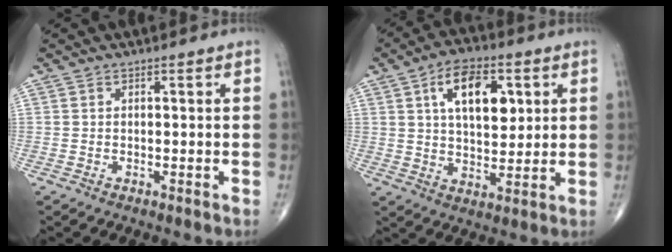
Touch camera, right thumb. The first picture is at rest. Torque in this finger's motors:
{"motor_torque": [0.36, 2.64, 1.39, 0.37, 0.09]}